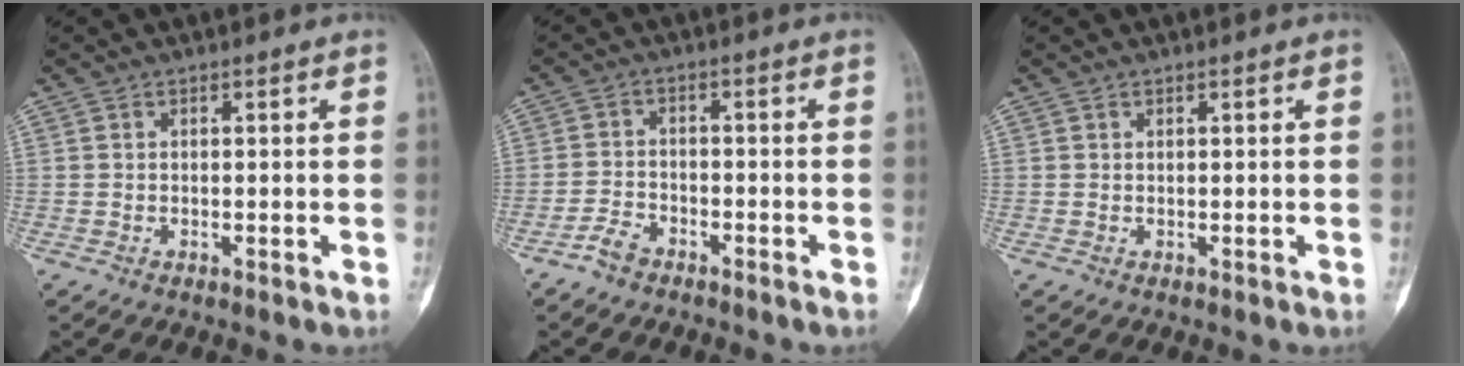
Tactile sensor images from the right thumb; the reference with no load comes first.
{"total": 3.5, "force": [-2.7, 1.7, 1.3], "torque": [-0.025, 0.017, -0.054]}
{"total": 0.0}